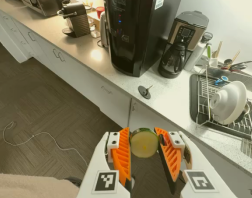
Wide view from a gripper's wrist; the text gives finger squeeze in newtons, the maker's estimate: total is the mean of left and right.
{"total": 11.3, "left": 11.6, "right": 11.0}